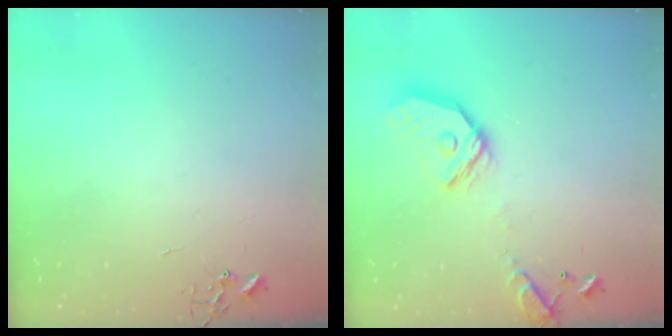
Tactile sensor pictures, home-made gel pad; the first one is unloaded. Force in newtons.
{"total": 16.2, "press": 16.1, "slide": 2.1}